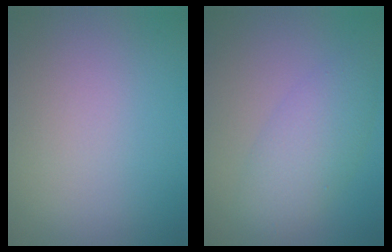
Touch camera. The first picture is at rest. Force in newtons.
{"total": 4.2, "press": 4.2, "slide": 0.1}